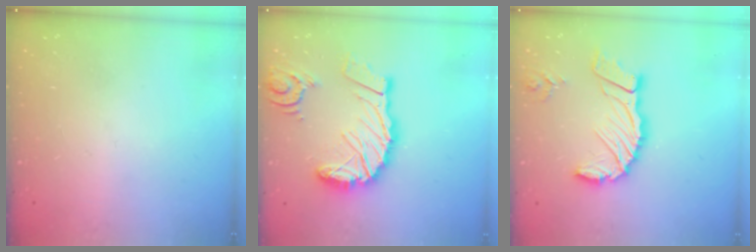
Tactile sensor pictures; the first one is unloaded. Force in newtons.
{"total": 19.8, "press": 19.7, "slide": 2.4}
{"total": 14.3, "press": 14.2, "slide": 1.6}